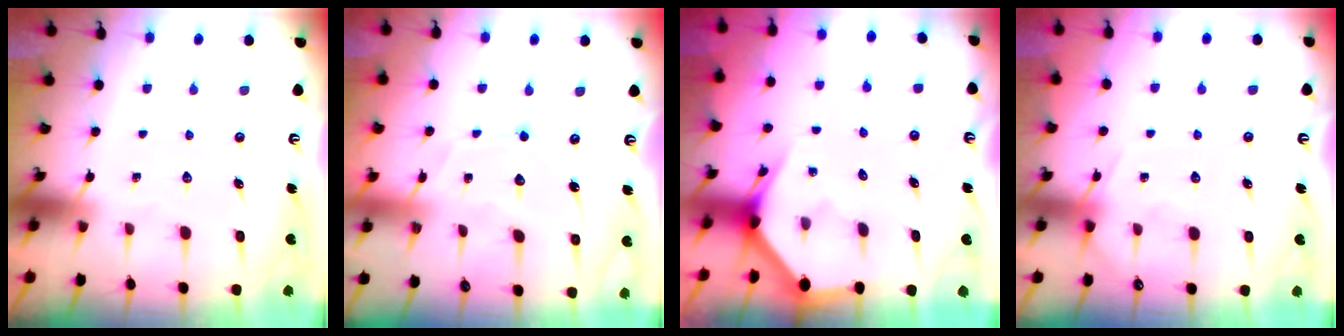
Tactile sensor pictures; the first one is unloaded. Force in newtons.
{"total": 7.6, "press": 7.6, "slide": 0.3}
{"total": 3.0, "press": 3.0, "slide": 0.1}
{"total": 6.0, "press": 5.9, "slide": 0.8}